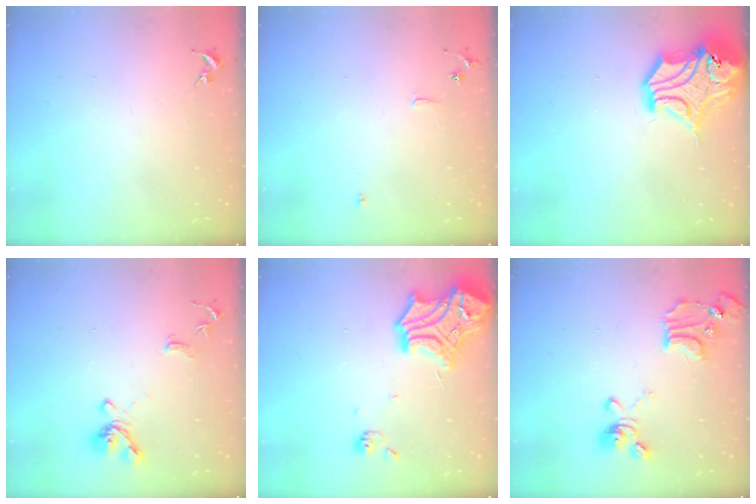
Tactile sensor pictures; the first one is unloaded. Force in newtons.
{"total": 5.6, "press": 5.6, "slide": 0.6}
{"total": 17.2, "press": 17.0, "slide": 2.4}
{"total": 12.7, "press": 12.6, "slide": 1.5}
{"total": 19.1, "press": 19.0, "slide": 1.6}
{"total": 15.3, "press": 15.3, "slide": 1.1}